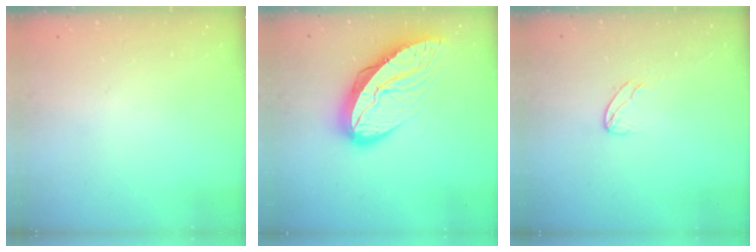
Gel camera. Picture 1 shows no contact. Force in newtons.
{"total": 14.0, "press": 13.9, "slide": 1.3}
{"total": 5.4, "press": 5.4, "slide": 0.4}